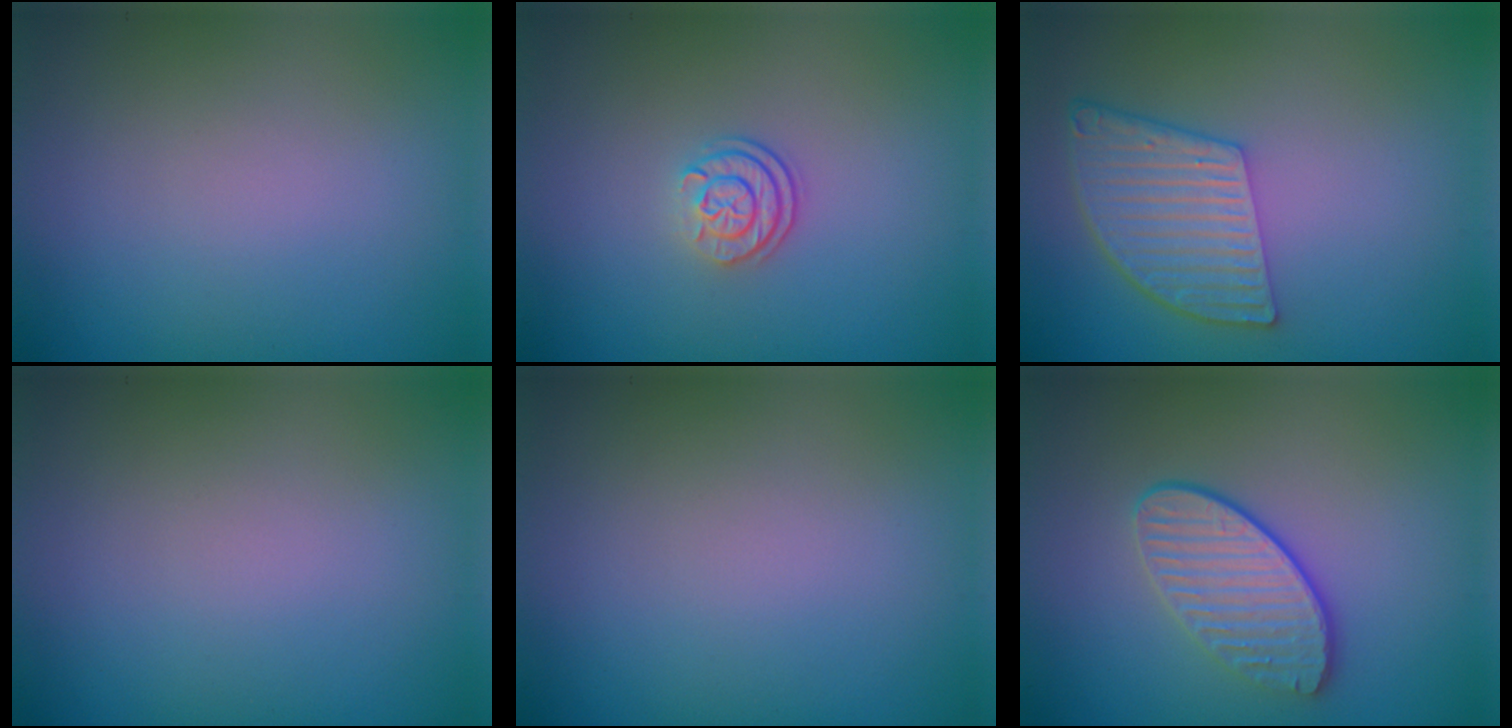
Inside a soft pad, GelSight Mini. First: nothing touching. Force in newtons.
{"total": 2.4, "press": 1.8, "slide": 1.5}
{"total": 5.8, "press": 4.3, "slide": 3.8}
{"total": 0.0}
{"total": 0.0}
{"total": 3.4, "press": 3.1, "slide": 1.4}